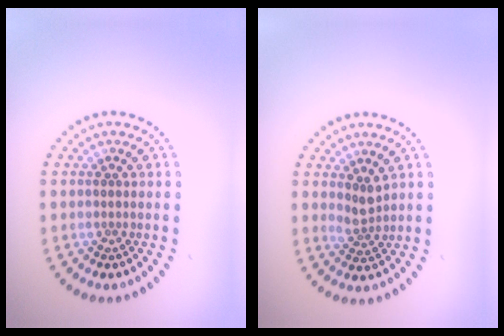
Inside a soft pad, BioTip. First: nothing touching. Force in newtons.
{"total": 1.9, "press": 1.4, "slide": 1.3}